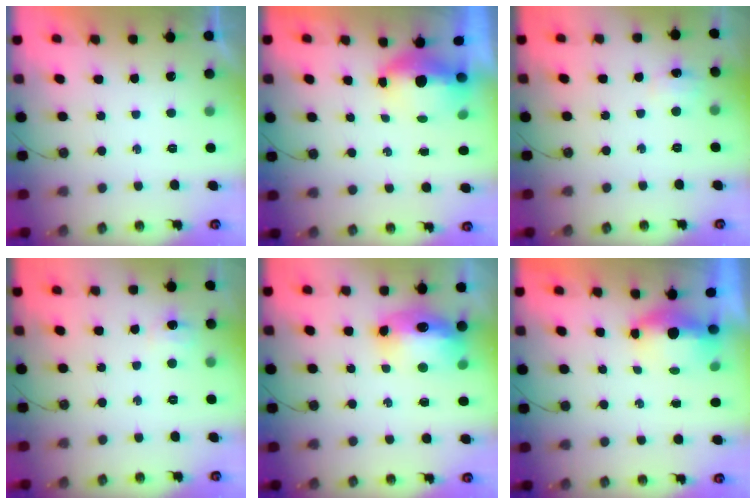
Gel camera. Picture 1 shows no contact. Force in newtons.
{"total": 5.7, "press": 5.3, "slide": 2.1}
{"total": 7.1, "press": 7.0, "slide": 0.9}
{"total": 4.8, "press": 4.7, "slide": 0.7}
{"total": 13.8, "press": 13.8, "slide": 1.3}
{"total": 6.2, "press": 5.1, "slide": 3.5}